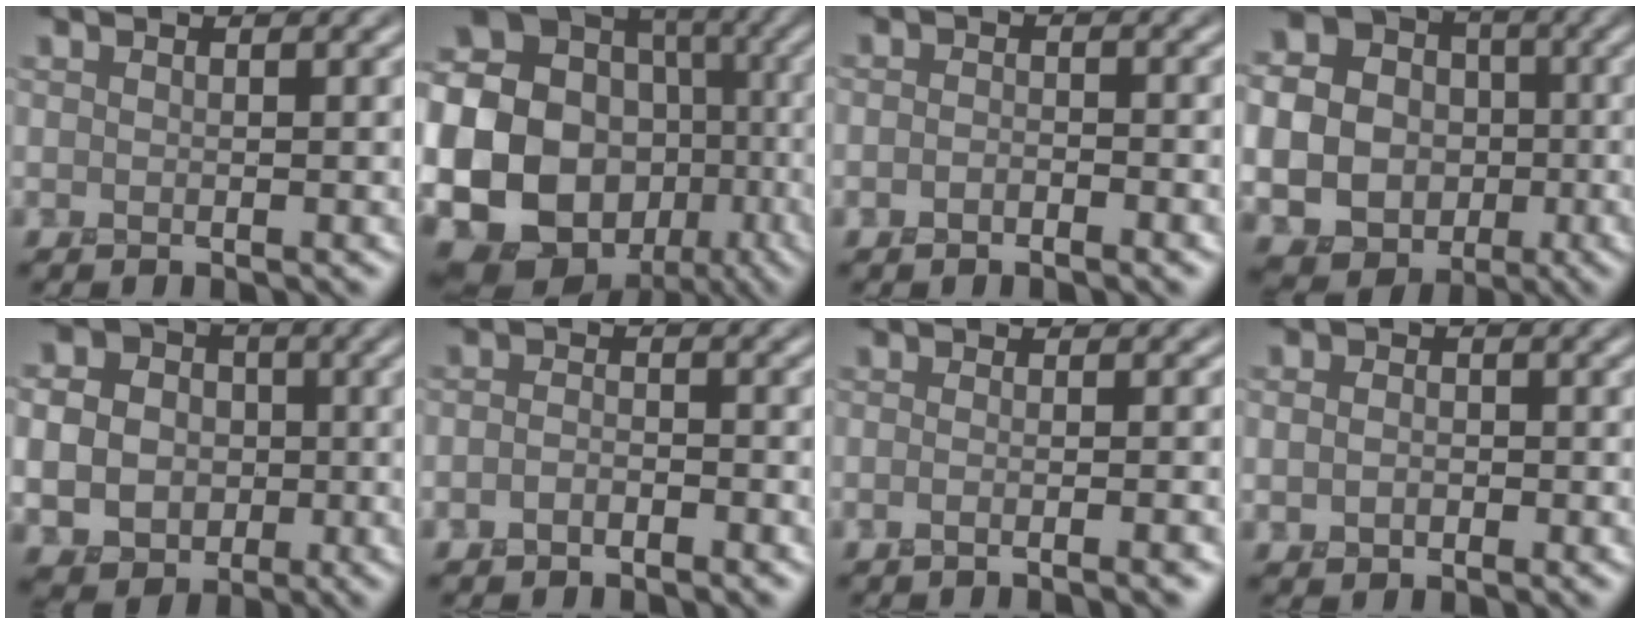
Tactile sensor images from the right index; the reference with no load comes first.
{"total": 25.5, "force": [-5.4, 22.7, 10.3], "torque": [-0.221, -0.016, -0.113]}
{"total": 1.6, "force": [-0.9, 0.8, 1.1], "torque": [-0.016, 0.001, -0.017]}
{"total": 16.6, "force": [-1.9, 15.3, 6.1], "torque": [-0.178, -0.001, -0.055]}
{"total": 9.3, "force": [-0.8, 8.4, 4.0], "torque": [-0.092, -0.001, -0.032]}
{"total": 1.9, "force": [-1.0, 1.0, 1.3], "torque": [-0.025, 0.002, -0.023]}
{"total": 4.8, "force": [-1.6, 1.9, 4.1], "torque": [-0.015, 0.003, -0.036]}
{"total": 2.4, "force": [-0.3, 1.9, 1.4], "torque": [-0.014, 0.003, -0.015]}